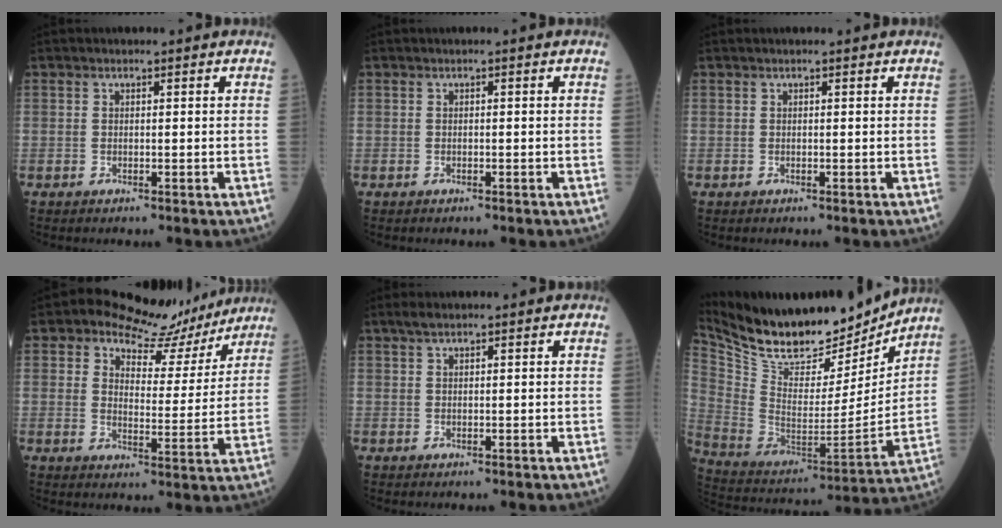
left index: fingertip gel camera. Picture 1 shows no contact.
{"total": 0.0}
{"total": 0.9, "force": [0.8, 0.1, 0.4], "torque": [-0.006, 0.011, 0.010]}
{"total": 11.1, "force": [9.3, 5.0, 3.2], "torque": [-0.042, -0.001, 0.115]}
{"total": 1.8, "force": [1.4, 0.4, 1.1], "torque": [-0.023, 0.014, 0.025]}
{"total": 22.8, "force": [19.9, 6.4, 9.1], "torque": [-0.181, -0.026, 0.324]}